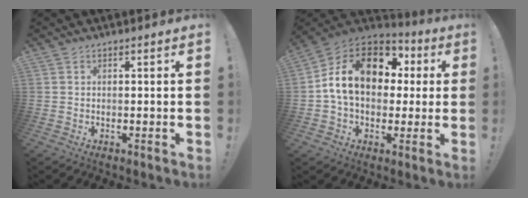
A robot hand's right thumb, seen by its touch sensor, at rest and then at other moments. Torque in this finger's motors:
{"motor_torque": [2.51, 2.49, 1.56, -0.66, 0.37]}